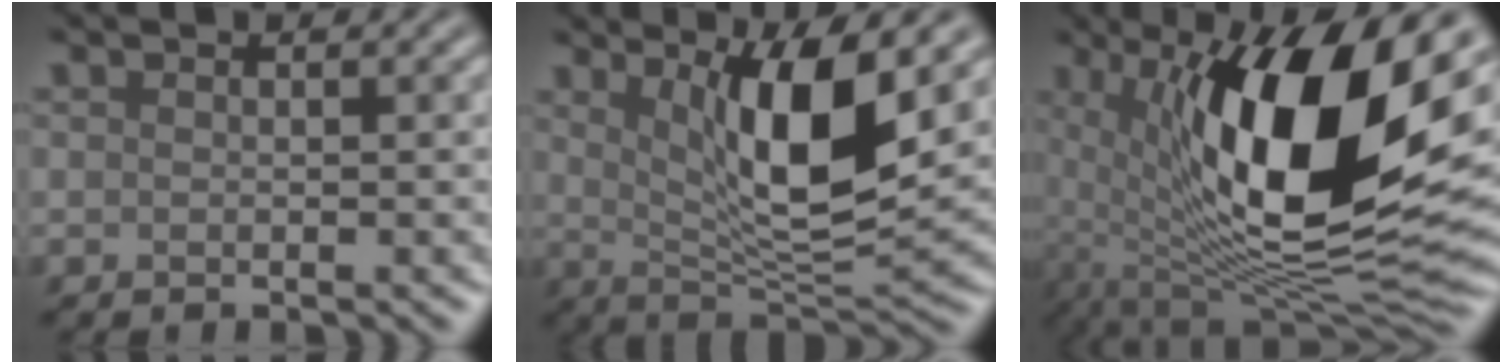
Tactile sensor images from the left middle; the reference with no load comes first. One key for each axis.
{"total": 8.5, "fx": 2.7, "fy": 2.2, "fz": 7.8, "tx": -0.123, "ty": -0.019, "tz": 0.052}
{"total": 15.5, "fx": 2.6, "fy": 5.9, "fz": 14.2, "tx": -0.232, "ty": -0.016, "tz": 0.040}